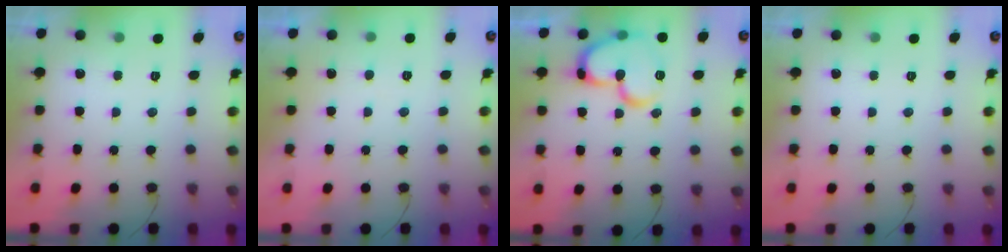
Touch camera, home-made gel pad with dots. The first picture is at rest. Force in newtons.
{"total": 3.4, "press": 3.4, "slide": 0.2}
{"total": 16.7, "press": 16.6, "slide": 1.4}
{"total": 0.0}